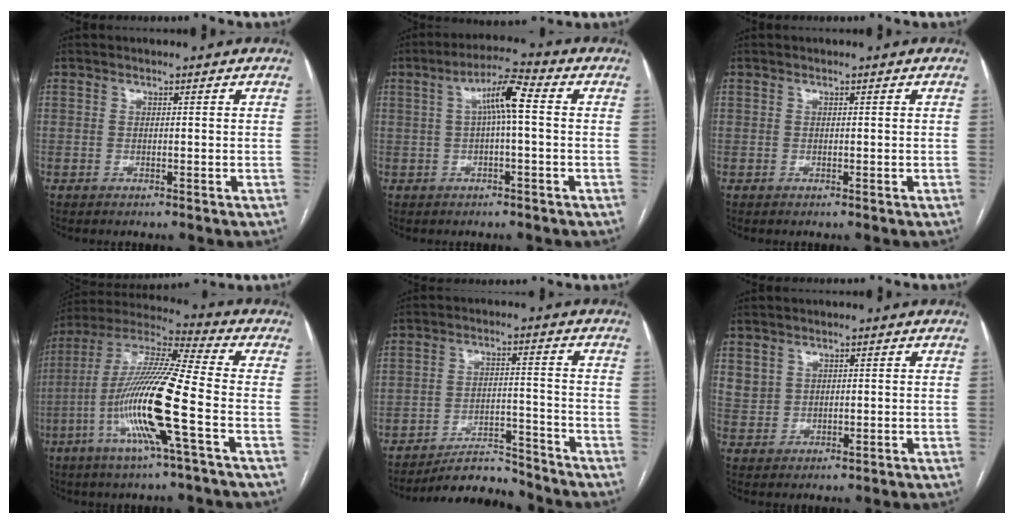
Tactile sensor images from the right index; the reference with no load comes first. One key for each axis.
{"total": 6.4, "fx": 0.8, "fy": 0.6, "fz": 6.3, "tx": -0.110, "ty": 0.022, "tz": 0.011}
{"total": 0.0}
{"total": 17.1, "fx": -5.1, "fy": 0.0, "fz": 16.3, "tx": -0.329, "ty": -0.009, "tz": -0.105}
{"total": 7.0, "fx": -6.9, "fy": 1.1, "fz": 0.4, "tx": -0.001, "ty": 0.009, "tz": -0.115}
{"total": 3.7, "fx": 1.8, "fy": 3.2, "fz": 0.7, "tx": -0.010, "ty": 0.002, "tz": 0.042}